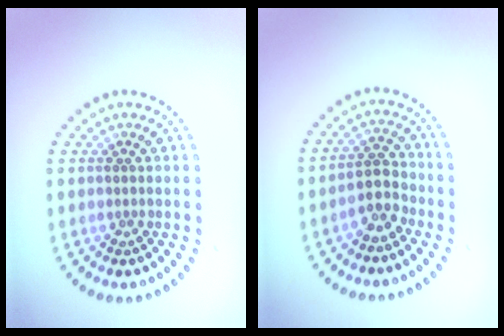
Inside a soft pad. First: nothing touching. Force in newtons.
{"total": 2.9, "press": 2.7, "slide": 1.0}